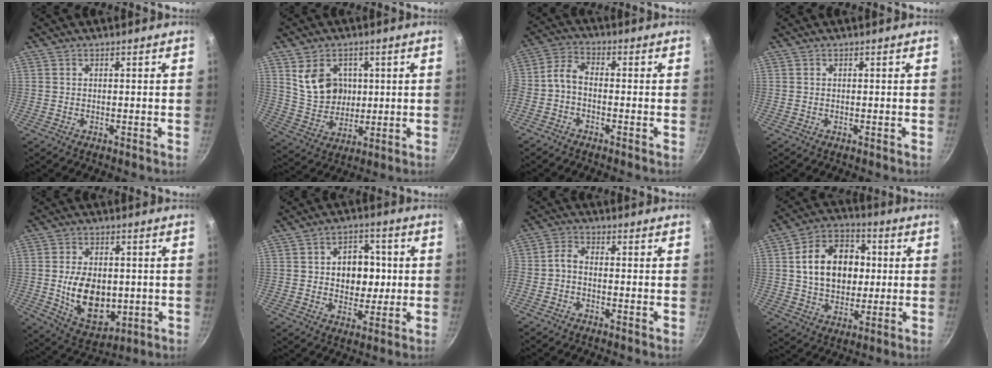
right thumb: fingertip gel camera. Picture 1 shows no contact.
{"total": 10.2, "force": [2.9, 8.0, 5.7], "torque": [-0.076, -0.019, 0.066]}
{"total": 4.9, "force": [-1.8, 2.5, 3.8], "torque": [-0.091, 0.032, -0.050]}
{"total": 0.0}
{"total": 13.7, "force": [-0.9, 9.2, 10.2], "torque": [-0.141, -0.010, 0.002]}
{"total": 9.7, "force": [0.9, 7.4, 6.2], "torque": [-0.047, 0.003, 0.010]}
{"total": 3.1, "force": [-1.6, 1.5, 2.2], "torque": [-0.056, 0.022, -0.042]}
{"total": 15.8, "force": [2.0, 11.7, 10.4], "torque": [-0.133, 0.017, 0.027]}